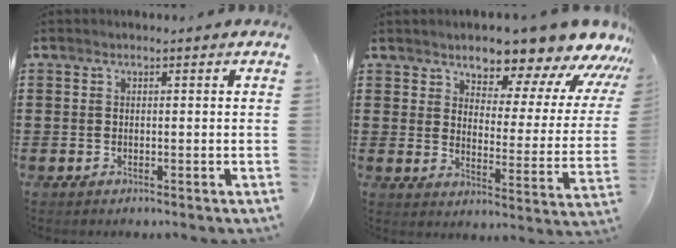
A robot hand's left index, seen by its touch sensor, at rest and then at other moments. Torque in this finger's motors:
{"motor_torque": [1.20, 0.58, 1.06, 0.17]}